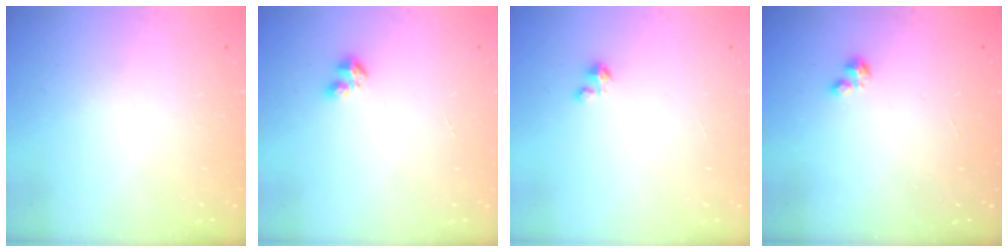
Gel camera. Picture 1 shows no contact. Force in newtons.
{"total": 2.7, "press": 2.7, "slide": 0.3}
{"total": 1.8, "press": 1.8, "slide": 0.1}
{"total": 0.7, "press": 0.6, "slide": 0.2}